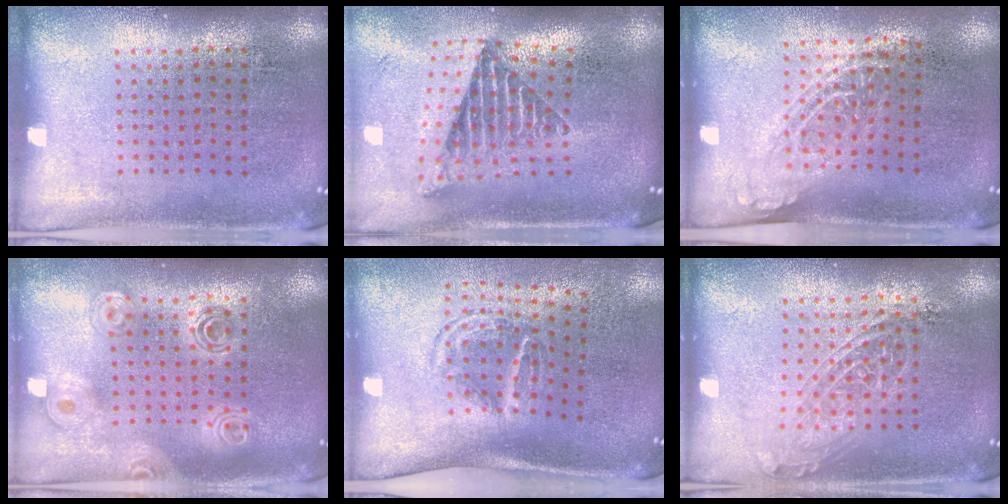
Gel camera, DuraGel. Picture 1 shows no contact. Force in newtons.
{"total": 2.5, "press": 1.7, "slide": 1.9}
{"total": 1.3, "press": 1.0, "slide": 0.8}
{"total": 1.7, "press": 1.5, "slide": 0.8}
{"total": 1.8, "press": 1.2, "slide": 1.4}
{"total": 1.4, "press": 1.3, "slide": 0.7}